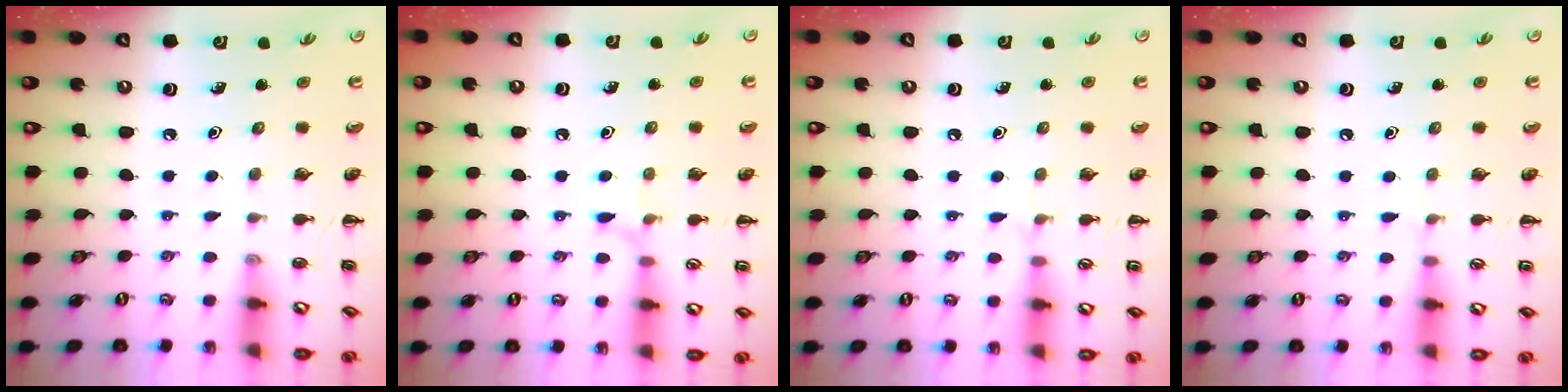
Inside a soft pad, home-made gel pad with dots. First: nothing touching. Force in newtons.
{"total": 5.5, "press": 5.1, "slide": 2.1}
{"total": 3.4, "press": 3.1, "slide": 1.3}
{"total": 3.0, "press": 2.8, "slide": 1.1}